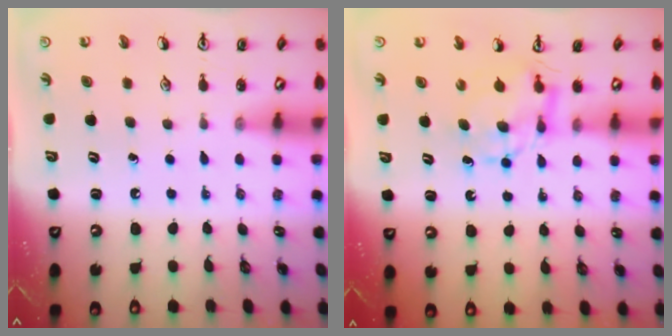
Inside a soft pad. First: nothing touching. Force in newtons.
{"total": 6.3, "press": 6.3, "slide": 0.3}